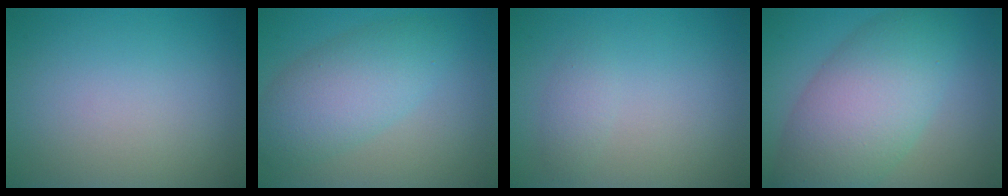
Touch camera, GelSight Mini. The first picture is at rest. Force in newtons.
{"total": 5.6, "press": 5.5, "slide": 0.1}
{"total": 1.2, "press": 1.2, "slide": 0.0}
{"total": 8.8, "press": 8.8, "slide": 0.2}